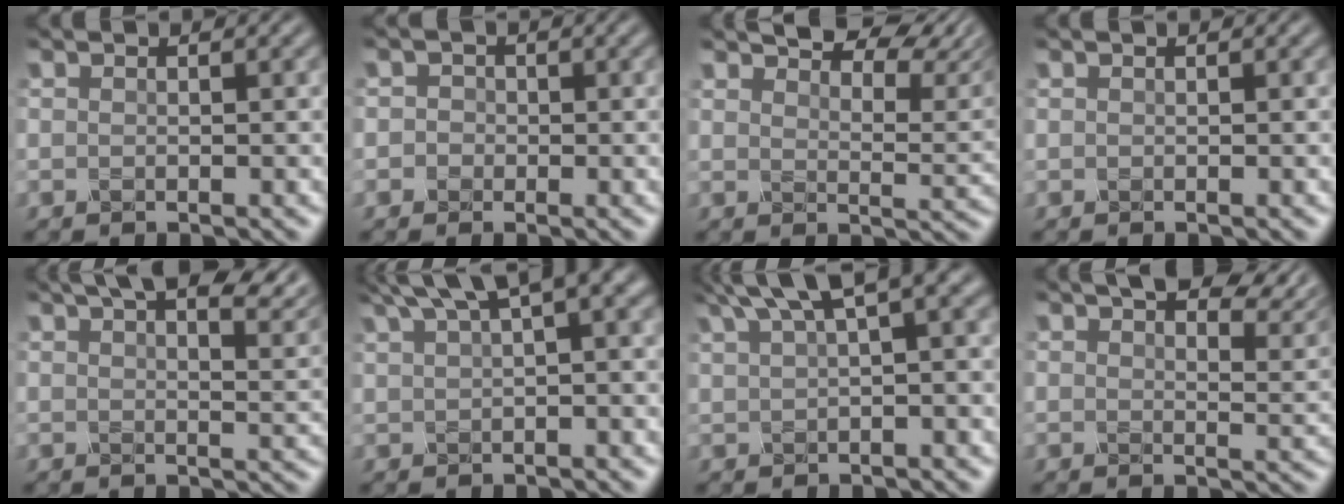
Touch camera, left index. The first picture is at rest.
{"total": 1.0, "force": [-0.6, 0.7, -0.5], "torque": [0.010, 0.001, -0.004]}
{"total": 7.1, "force": [5.9, 1.7, 3.6], "torque": [-0.047, 0.020, 0.083]}
{"total": 0.0}
{"total": 9.8, "force": [6.4, 3.0, 6.8], "torque": [-0.078, 0.042, 0.074]}
{"total": 6.5, "force": [3.3, 1.1, 5.4], "torque": [-0.057, 0.029, 0.064]}
{"total": 6.4, "force": [3.3, 1.1, 5.3], "torque": [-0.058, 0.028, 0.063]}
{"total": 7.5, "force": [5.0, 2.4, 5.0], "torque": [-0.049, 0.023, 0.073]}